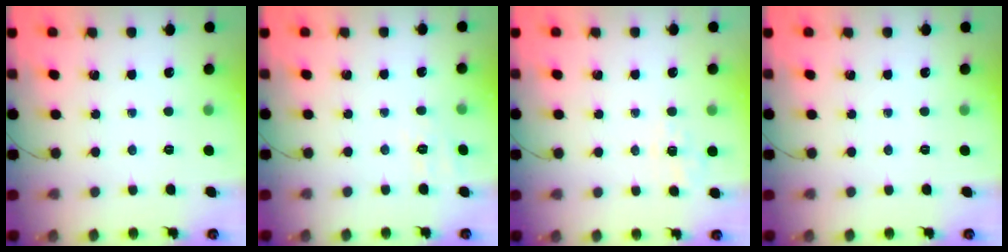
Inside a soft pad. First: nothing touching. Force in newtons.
{"total": 7.9, "press": 7.6, "slide": 2.3}
{"total": 1.6, "press": 0.1, "slide": 1.6}
{"total": 0.0}